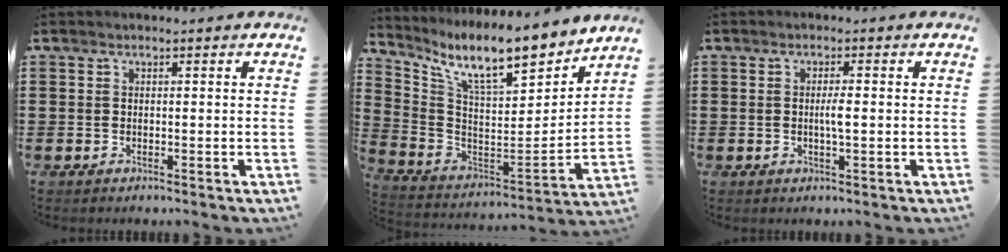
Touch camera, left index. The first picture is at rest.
{"total": 10.9, "force": [8.9, 1.5, 6.1], "torque": [-0.138, -0.068, 0.146]}
{"total": 2.2, "force": [-0.2, 0.3, 2.2], "torque": [-0.043, -0.002, -0.004]}